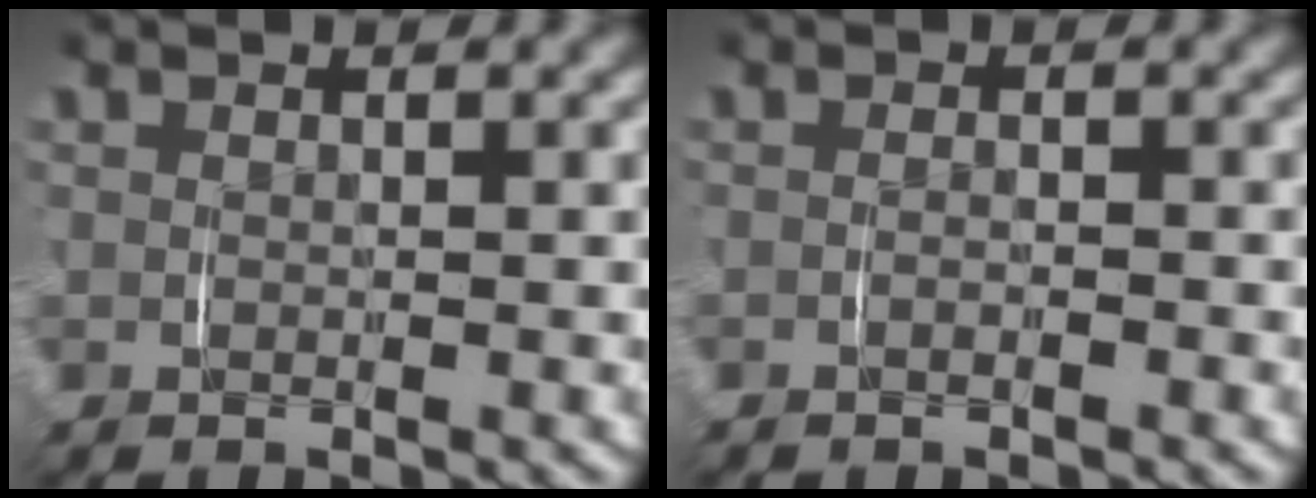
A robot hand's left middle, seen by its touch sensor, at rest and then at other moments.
{"total": 0.7, "force": [-0.5, 0.2, 0.5], "torque": [-0.012, 0.000, -0.011]}